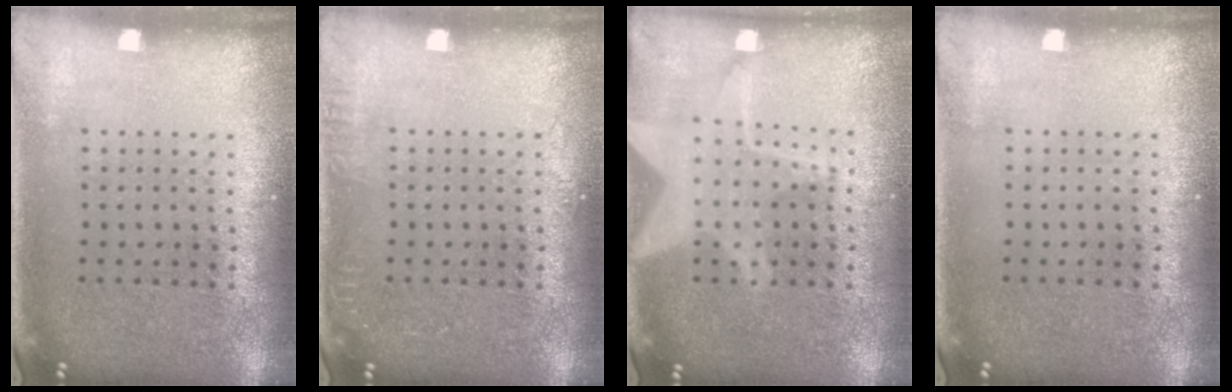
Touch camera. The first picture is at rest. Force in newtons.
{"total": 0.8, "press": 0.8, "slide": 0.0}
{"total": 2.3, "press": 2.3, "slide": 0.3}
{"total": 0.0}